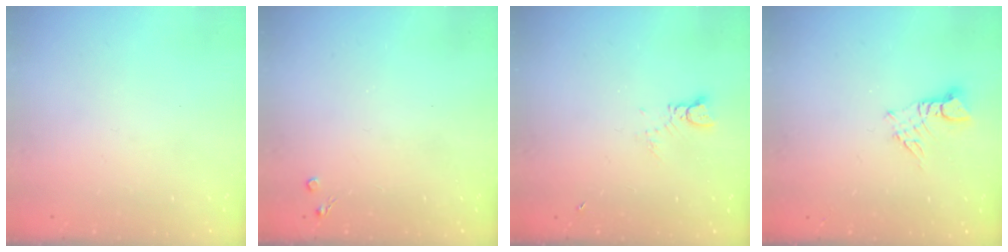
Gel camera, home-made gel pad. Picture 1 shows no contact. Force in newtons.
{"total": 2.6, "press": 2.5, "slide": 0.4}
{"total": 1.6, "press": 1.6, "slide": 0.2}
{"total": 3.3, "press": 3.3, "slide": 0.3}